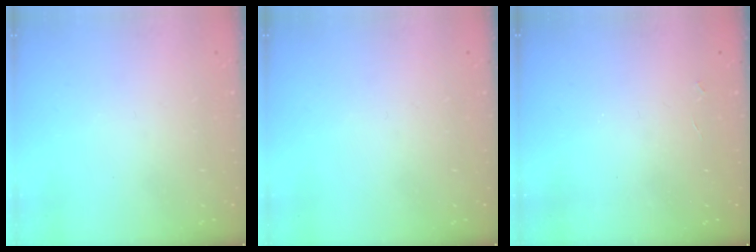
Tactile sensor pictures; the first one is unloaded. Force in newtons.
{"total": 0.0}
{"total": 2.0, "press": 2.0, "slide": 0.4}